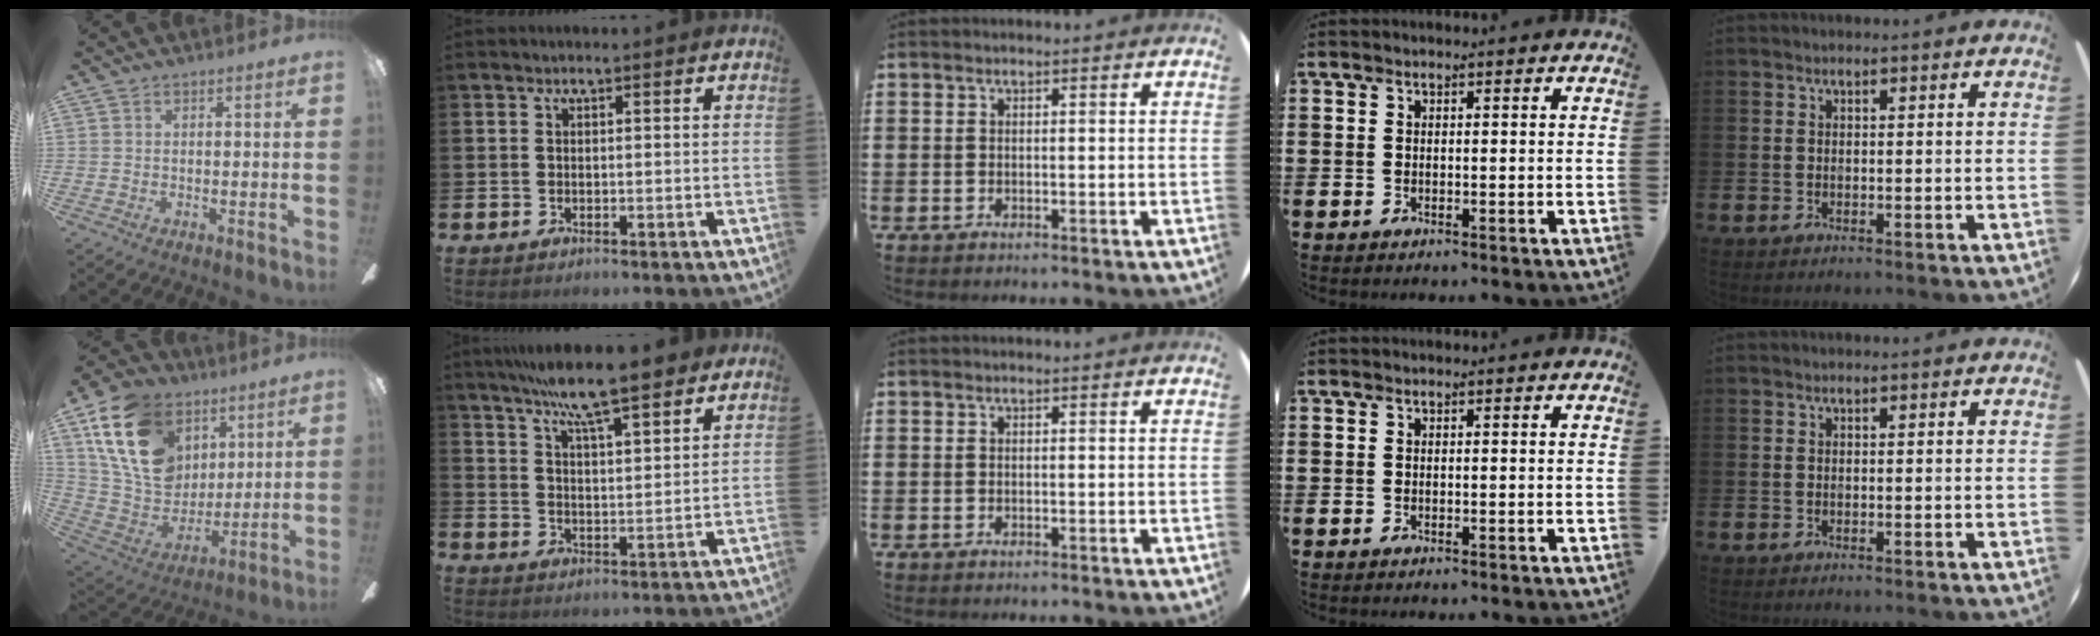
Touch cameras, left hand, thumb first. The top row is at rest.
{"thumb": {"total": 22.2, "force": [9.7, 16.1, 11.8], "torque": [-0.241, -0.025, 0.184]}, "index": {"total": 9.6, "force": [8.6, 1.1, 4.2], "torque": [-0.097, -0.037, 0.152]}}